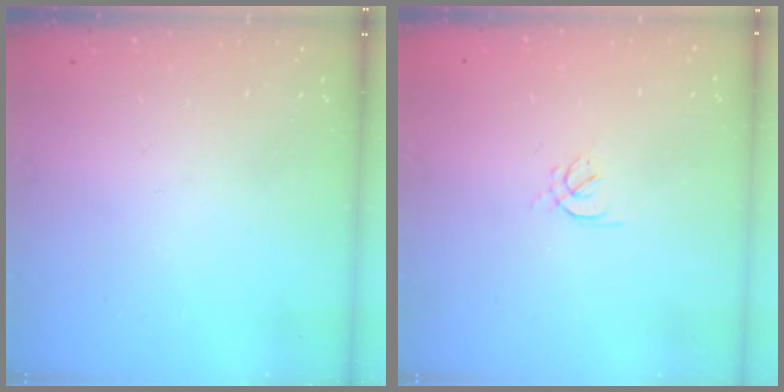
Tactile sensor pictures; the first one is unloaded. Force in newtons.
{"total": 1.5, "press": 1.4, "slide": 0.6}